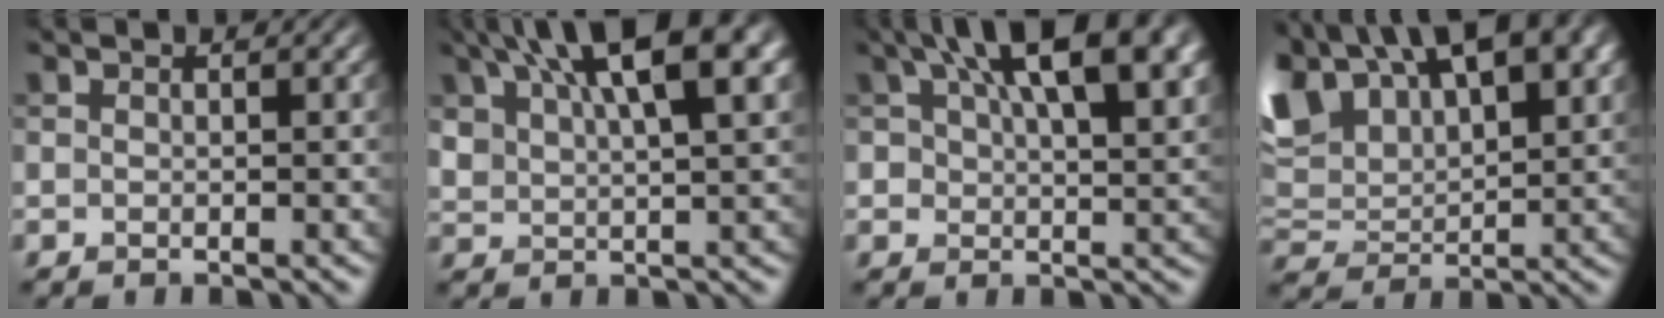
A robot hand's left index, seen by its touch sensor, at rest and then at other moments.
{"total": 11.6, "force": [6.2, 4.4, 8.7], "torque": [-0.137, 0.026, 0.106]}
{"total": 10.6, "force": [5.2, 4.5, 8.0], "torque": [-0.112, 0.020, 0.084]}
{"total": 13.6, "force": [7.7, 6.4, 9.2], "torque": [-0.195, 0.022, 0.143]}